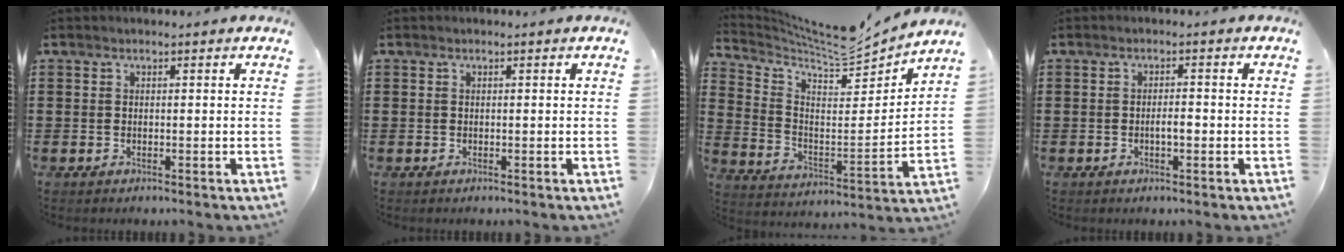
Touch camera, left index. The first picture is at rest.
{"total": 0.0}
{"total": 7.8, "force": [7.2, 1.5, 2.8], "torque": [-0.080, -0.055, 0.120]}
{"total": 2.1, "force": [-0.5, 0.6, 2.0], "torque": [-0.037, 0.004, -0.009]}